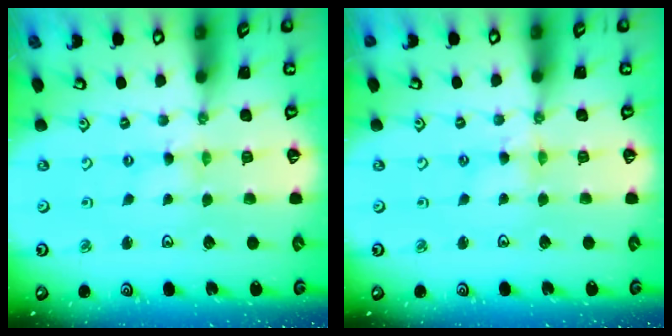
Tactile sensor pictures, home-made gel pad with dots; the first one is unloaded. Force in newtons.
{"total": 2.5, "press": 2.5, "slide": 0.2}